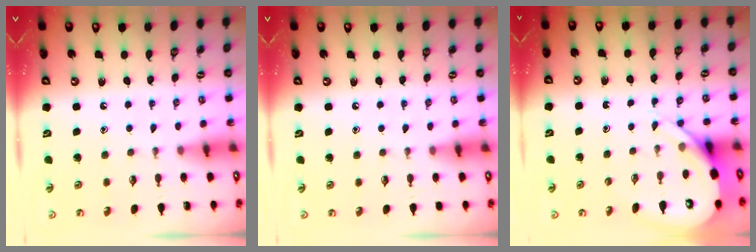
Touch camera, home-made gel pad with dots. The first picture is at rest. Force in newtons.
{"total": 2.8, "press": 2.8, "slide": 0.4}
{"total": 7.3, "press": 7.2, "slide": 0.9}